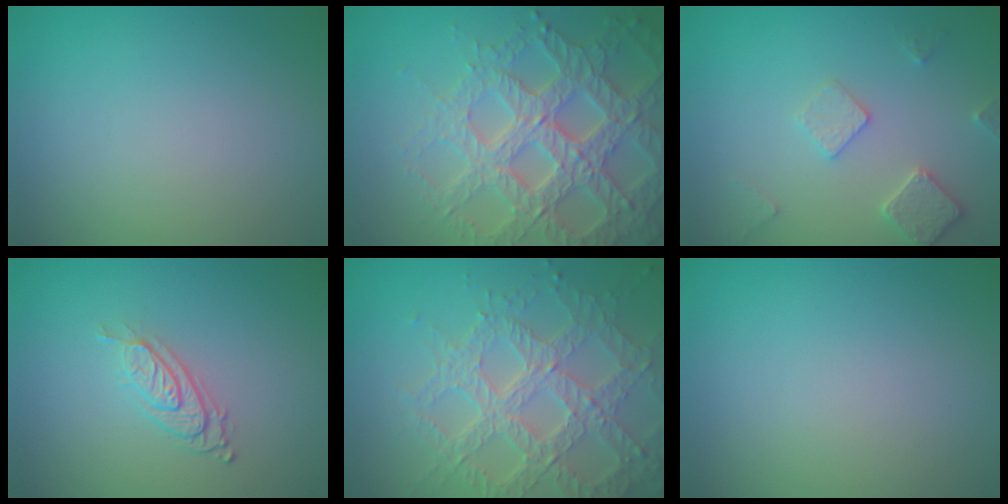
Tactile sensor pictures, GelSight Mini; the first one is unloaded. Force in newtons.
{"total": 6.9, "press": 6.7, "slide": 1.7}
{"total": 2.9, "press": 2.9, "slide": 0.4}
{"total": 2.9, "press": 1.9, "slide": 2.2}
{"total": 7.0, "press": 5.2, "slide": 4.6}
{"total": 0.0}